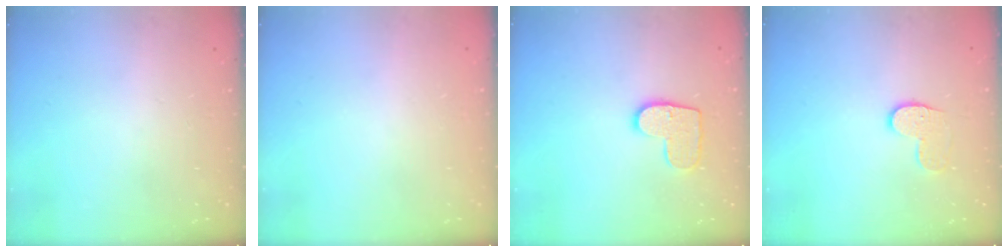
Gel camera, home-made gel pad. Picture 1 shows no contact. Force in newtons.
{"total": 0.6, "press": 0.5, "slide": 0.2}
{"total": 10.0, "press": 10.0, "slide": 0.5}
{"total": 8.2, "press": 8.2, "slide": 0.3}